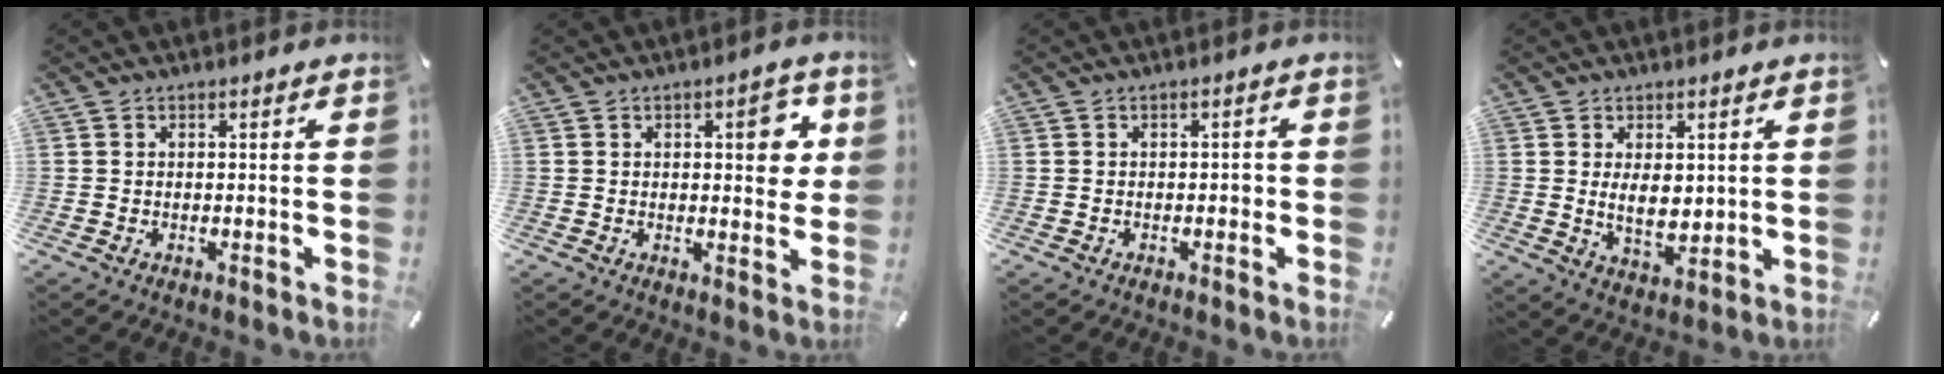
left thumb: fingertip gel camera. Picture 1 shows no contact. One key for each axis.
{"total": 7.8, "fx": 2.1, "fy": 3.8, "fz": 6.4, "tx": -0.068, "ty": -0.011, "tz": 0.026}
{"total": 1.5, "fx": -0.3, "fy": 0.9, "fz": 1.2, "tx": -0.024, "ty": 0.005, "tz": -0.008}
{"total": 6.7, "fx": 1.2, "fy": 4.1, "fz": 5.2, "tx": -0.093, "ty": -0.008, "tz": 0.016}